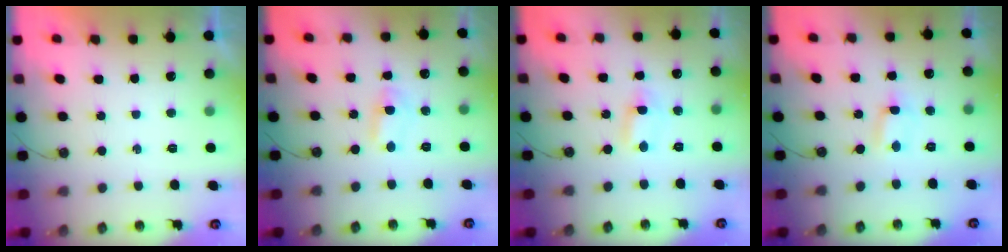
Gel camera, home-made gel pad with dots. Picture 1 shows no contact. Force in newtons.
{"total": 1.0, "press": 0.8, "slide": 0.6}
{"total": 1.1, "press": 0.9, "slide": 0.7}
{"total": 0.6, "press": 0.3, "slide": 0.5}